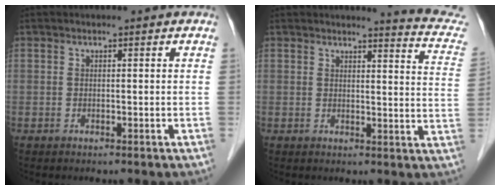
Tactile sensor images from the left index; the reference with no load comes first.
{"total": 8.9, "force": [8.7, -0.1, 2.0], "torque": [-0.015, -0.061, 0.070]}